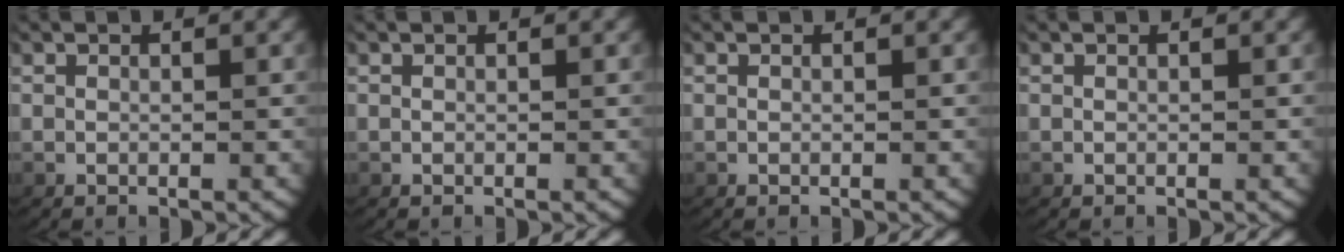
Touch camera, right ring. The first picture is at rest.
{"total": 0.0}
{"total": 0.0}
{"total": 0.0}